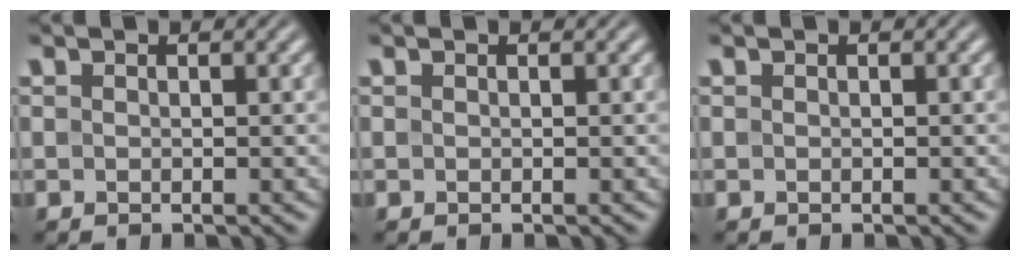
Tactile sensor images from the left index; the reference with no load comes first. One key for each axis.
{"total": 0.0}
{"total": 0.0}